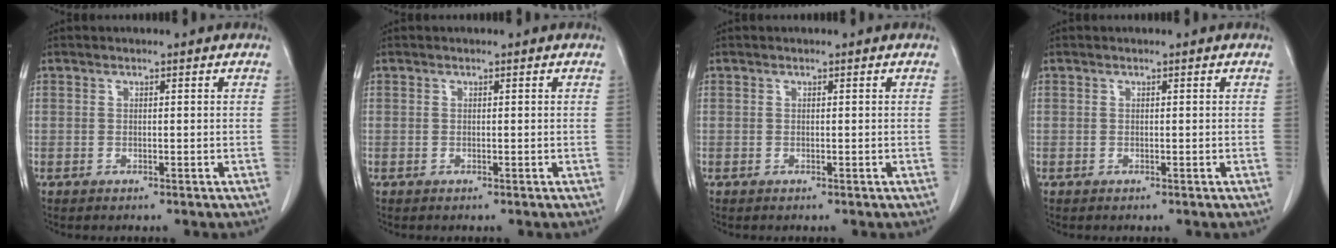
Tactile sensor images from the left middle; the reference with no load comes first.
{"total": 0.0}
{"total": 0.0}
{"total": 0.0}